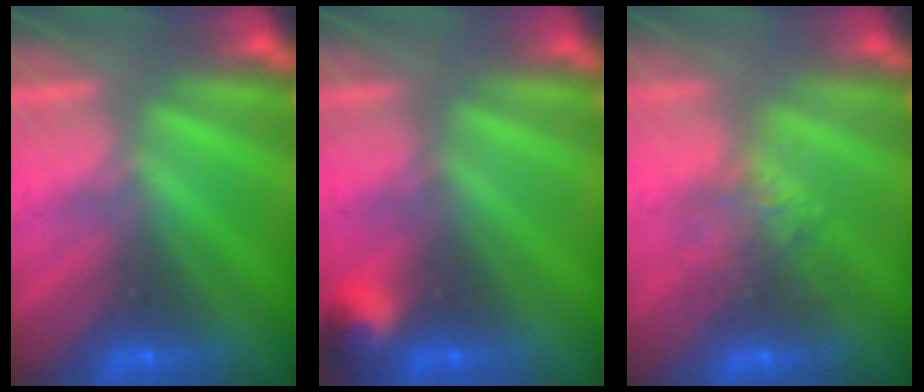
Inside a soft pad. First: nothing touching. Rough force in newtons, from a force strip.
{"total": 2.8}
{"total": 3.8}